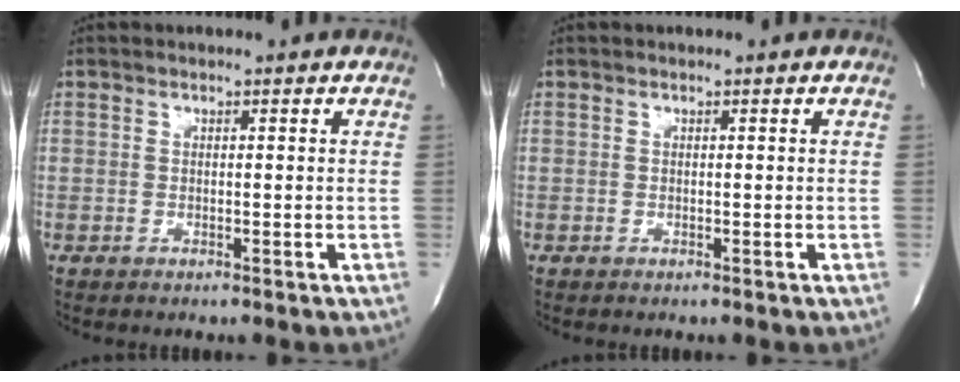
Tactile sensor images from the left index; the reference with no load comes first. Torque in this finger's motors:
{"motor_torque": [0.00, 0.00, 0.00, 0.00]}